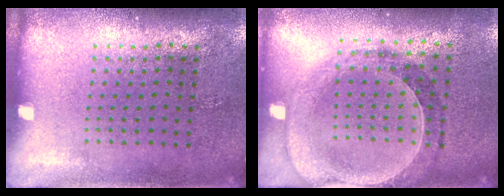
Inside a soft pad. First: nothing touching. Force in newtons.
{"total": 0.6, "press": 0.6, "slide": 0.2}